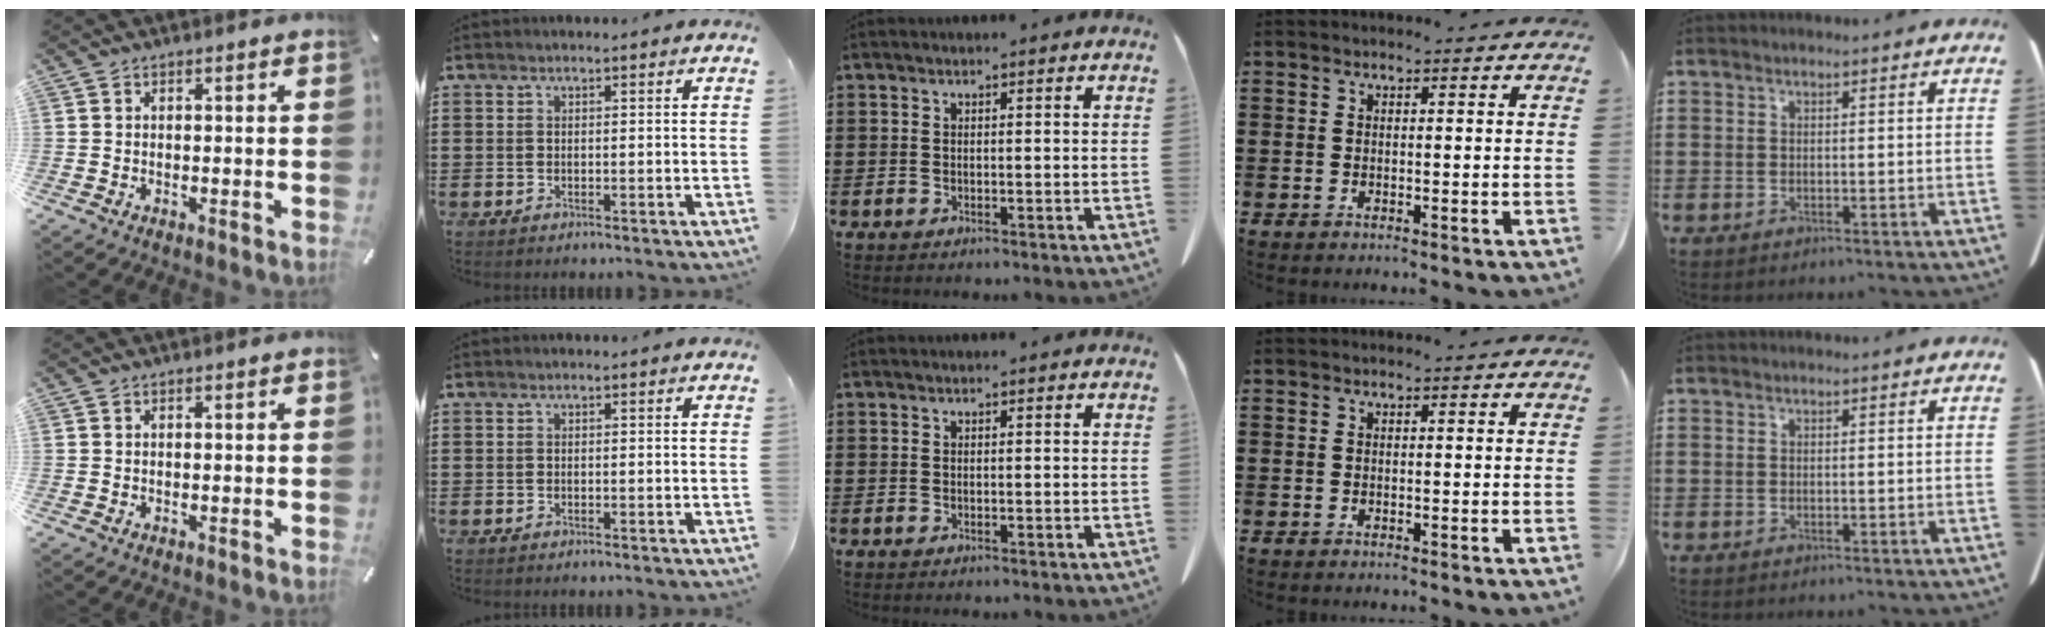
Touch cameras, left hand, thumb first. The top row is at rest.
{}